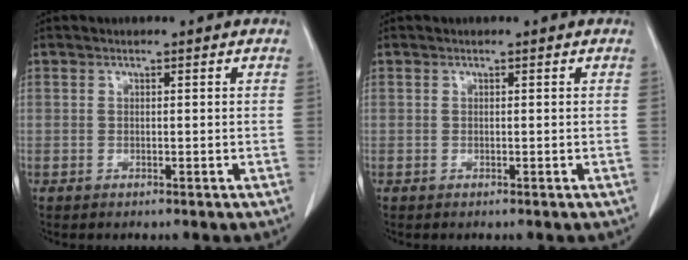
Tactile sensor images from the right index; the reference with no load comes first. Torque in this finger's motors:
{"motor_torque": [0.00, 0.00, 0.00, 0.00]}